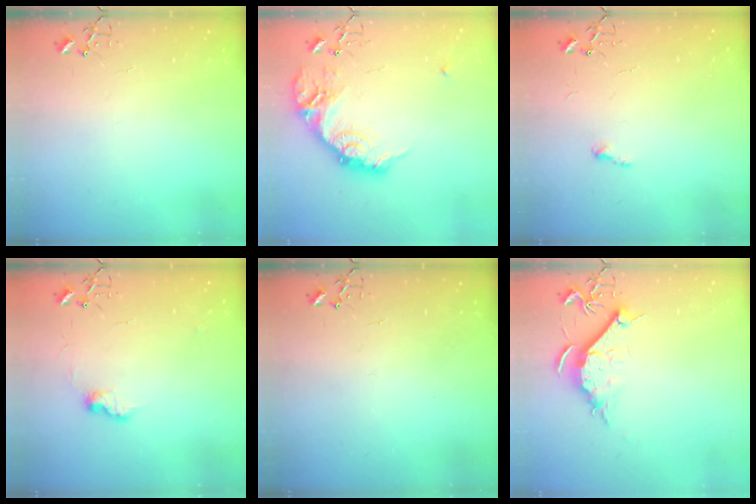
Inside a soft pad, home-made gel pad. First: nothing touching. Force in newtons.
{"total": 20.9, "press": 20.9, "slide": 1.2}
{"total": 4.7, "press": 4.7, "slide": 0.7}
{"total": 7.6, "press": 7.5, "slide": 0.4}
{"total": 0.0}
{"total": 9.3, "press": 9.2, "slide": 1.0}